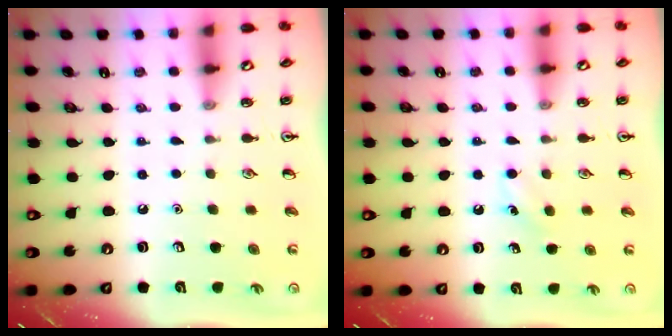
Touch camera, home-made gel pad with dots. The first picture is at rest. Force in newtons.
{"total": 4.8, "press": 4.5, "slide": 1.5}